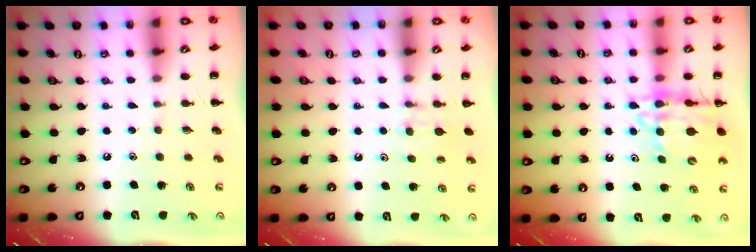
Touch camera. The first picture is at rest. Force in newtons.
{"total": 5.2, "press": 4.8, "slide": 2.0}
{"total": 12.3, "press": 11.8, "slide": 3.5}